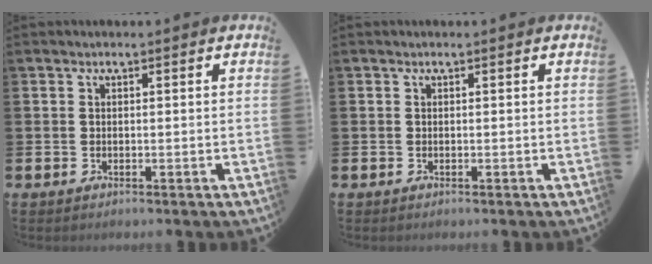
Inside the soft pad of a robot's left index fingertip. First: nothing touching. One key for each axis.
{"total": 0.0}